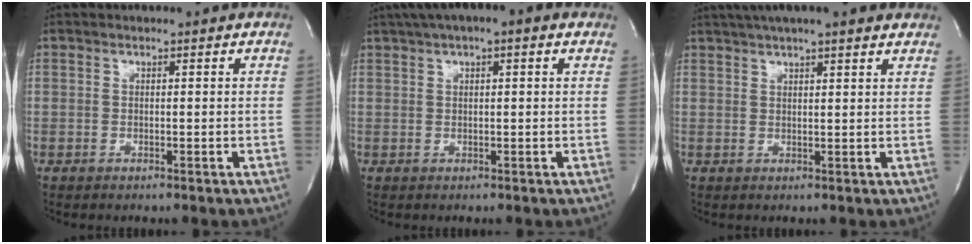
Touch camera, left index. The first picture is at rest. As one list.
[{"total": 7.5, "force": [4.5, 1.6, 5.8], "torque": [-0.096, 0.039, 0.065]}, {"total": 12.2, "force": [10.2, 1.4, 6.6], "torque": [-0.113, 0.038, 0.135]}]